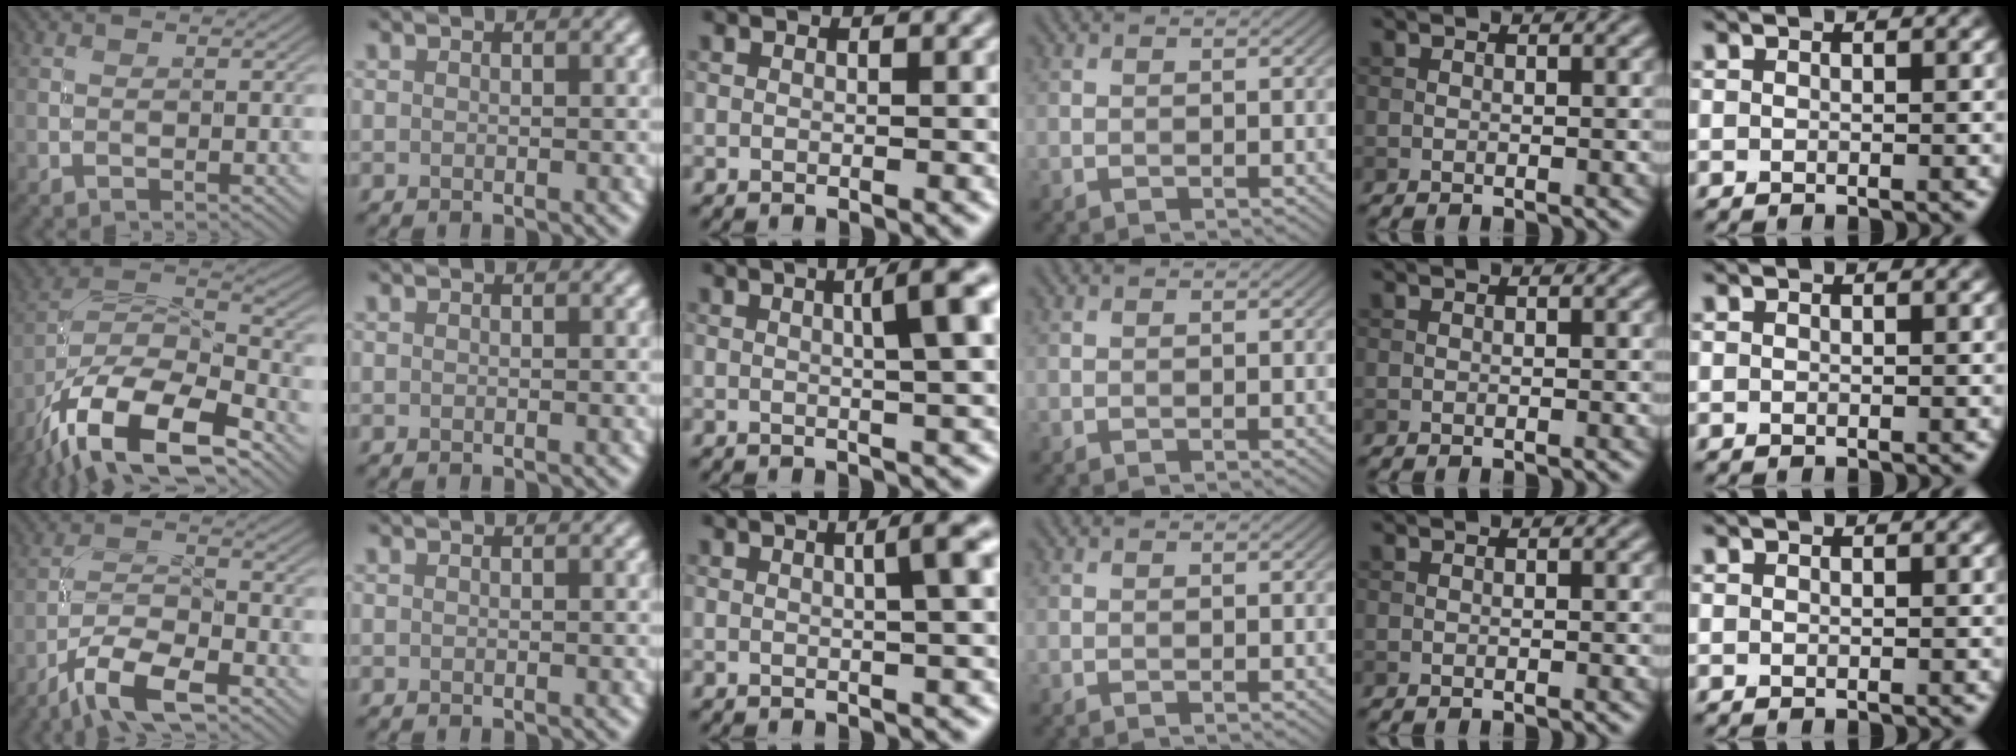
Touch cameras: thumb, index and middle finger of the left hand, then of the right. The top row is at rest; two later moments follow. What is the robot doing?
{"motion": "screw", "object": "medicine bottle"}